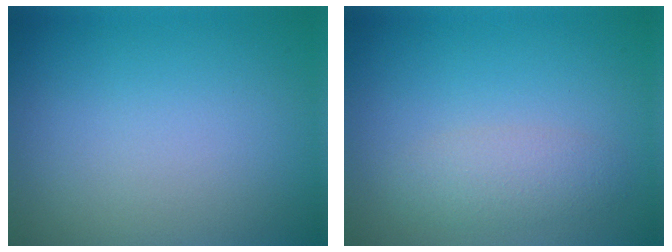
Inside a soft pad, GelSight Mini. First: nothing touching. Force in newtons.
{"total": 2.2, "press": 2.2, "slide": 0.1}